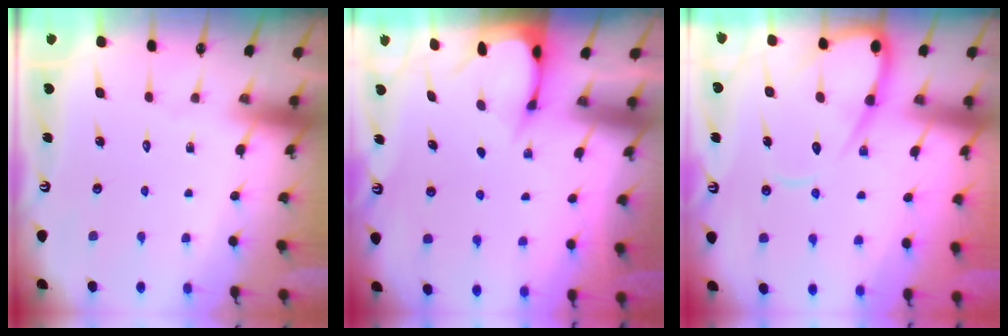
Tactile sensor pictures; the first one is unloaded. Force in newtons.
{"total": 2.4, "press": 2.4, "slide": 0.3}
{"total": 12.4, "press": 12.3, "slide": 1.3}